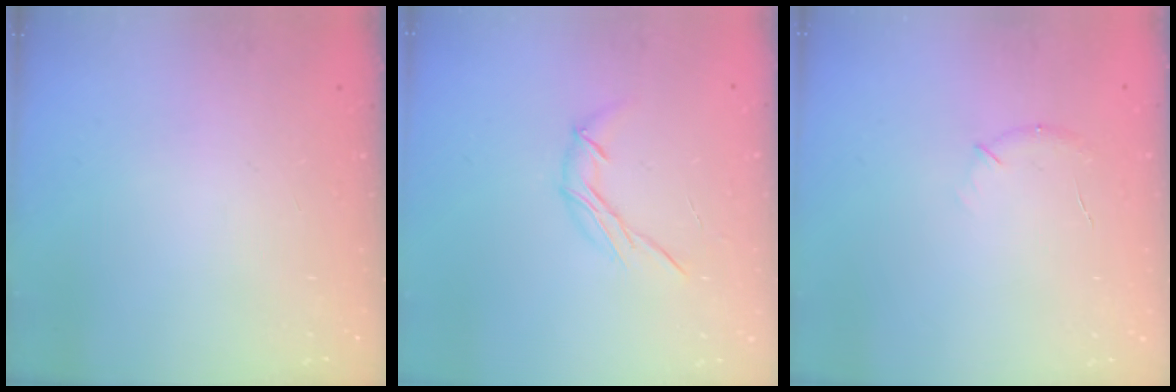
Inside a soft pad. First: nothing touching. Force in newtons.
{"total": 6.8, "press": 6.8, "slide": 0.3}
{"total": 6.6, "press": 6.3, "slide": 1.7}